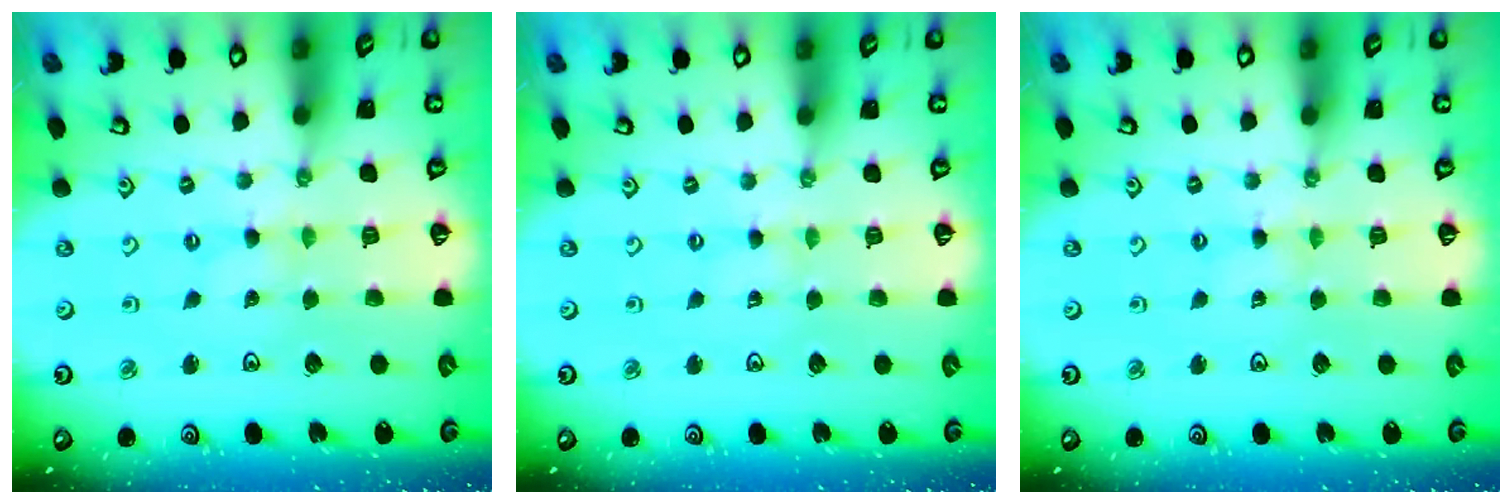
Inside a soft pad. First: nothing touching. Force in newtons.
{"total": 0.0}
{"total": 2.0, "press": 2.0, "slide": 0.3}